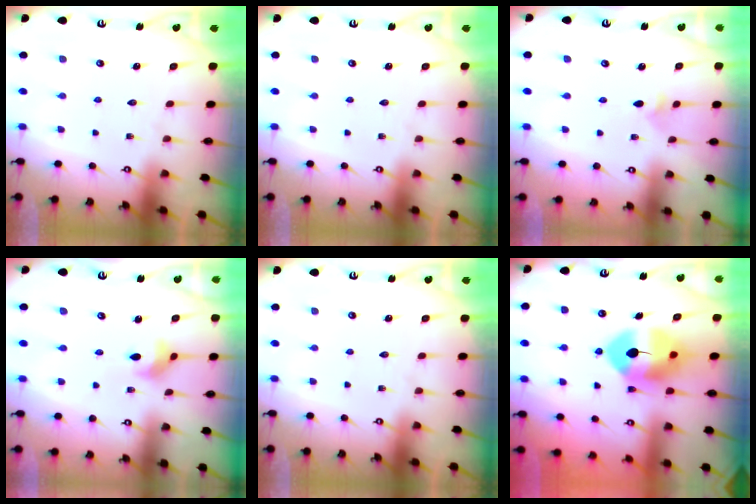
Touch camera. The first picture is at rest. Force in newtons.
{"total": 0.0}
{"total": 2.9, "press": 2.8, "slide": 0.9}
{"total": 6.6, "press": 6.5, "slide": 1.2}
{"total": 0.0}
{"total": 10.8, "press": 10.6, "slide": 1.8}